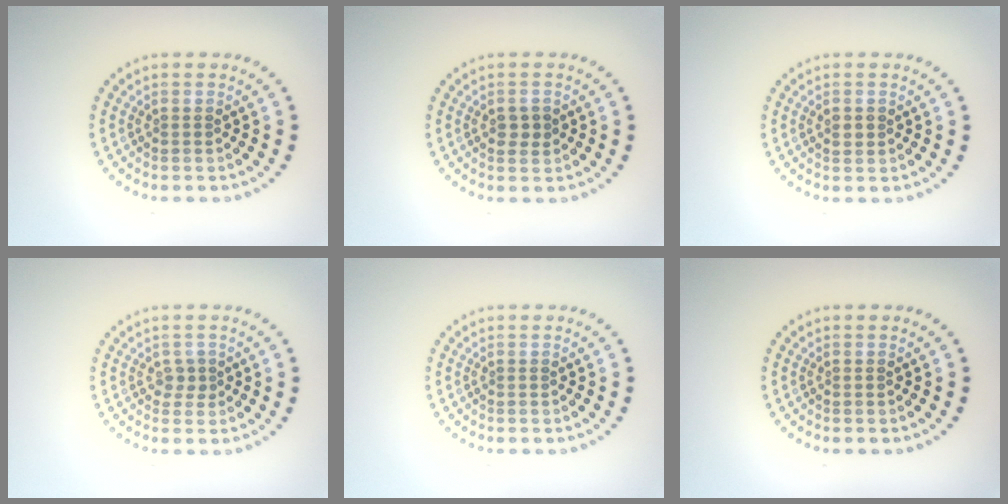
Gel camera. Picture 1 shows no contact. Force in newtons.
{"total": 1.6, "press": 1.6, "slide": 0.1}
{"total": 1.2, "press": 1.2, "slide": 0.2}
{"total": 1.2, "press": 1.0, "slide": 0.6}
{"total": 0.0}
{"total": 0.0}